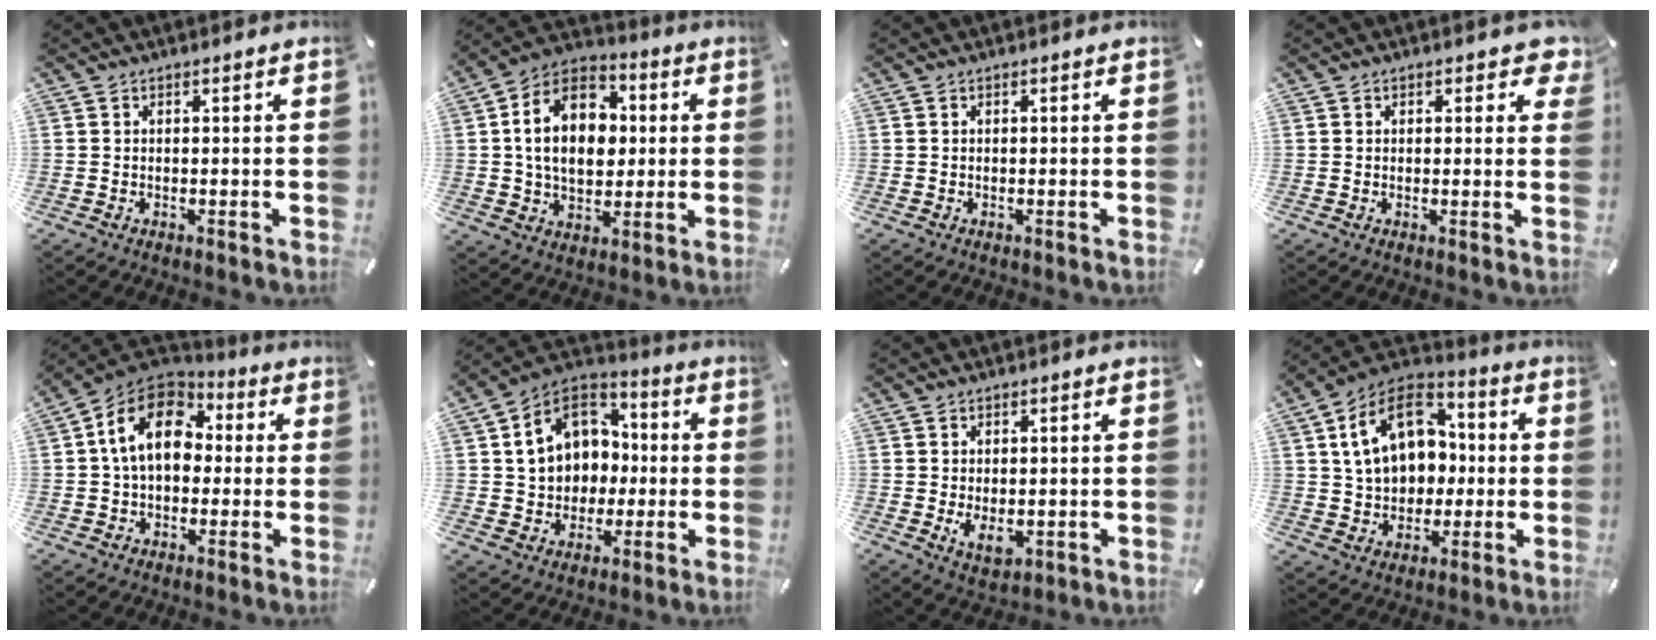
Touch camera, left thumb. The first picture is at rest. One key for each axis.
{"total": 15.6, "fx": 2.1, "fy": 11.7, "fz": 10.0, "tx": -0.186, "ty": 0.005, "tz": 0.036}
{"total": 0.0}
{"total": 2.5, "fx": 1.4, "fy": 1.5, "fz": 1.5, "tx": -0.009, "ty": -0.003, "tz": 0.019}
{"total": 14.0, "fx": 1.8, "fy": 10.4, "fz": 9.2, "tx": -0.184, "ty": 0.013, "tz": 0.026}
{"total": 13.5, "fx": 0.9, "fy": 12.3, "fz": 5.7, "tx": -0.122, "ty": 0.006, "tz": 0.025}
{"total": 4.3, "fx": -0.5, "fy": 2.8, "fz": 3.2, "tx": -0.060, "ty": -0.009, "tz": -0.013}
{"total": 17.0, "fx": 2.9, "fy": 13.7, "fz": 9.7, "tx": -0.177, "ty": 0.006, "tz": 0.059}